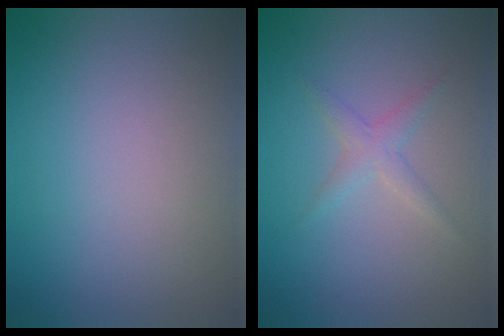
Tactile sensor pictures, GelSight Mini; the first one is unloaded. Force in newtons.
{"total": 1.6, "press": 1.6, "slide": 0.0}